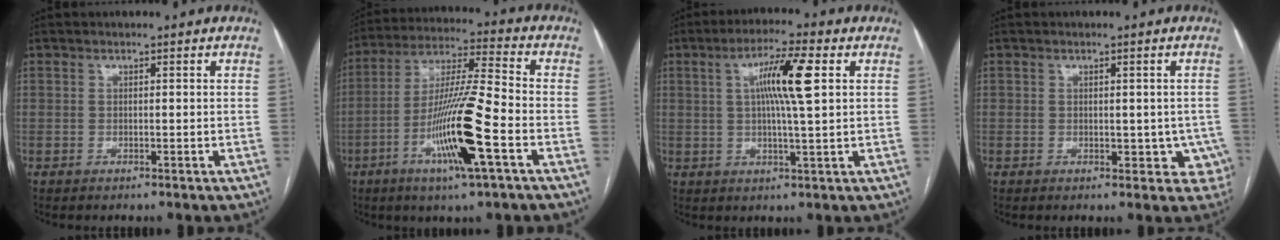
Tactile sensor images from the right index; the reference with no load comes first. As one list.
[{"total": 14.8, "force": [-5.5, 0.2, 13.8], "torque": [-0.270, -0.008, -0.101]}, {"total": 8.7, "force": [2.2, 0.2, 8.4], "torque": [-0.151, 0.009, 0.036]}, {"total": 4.4, "force": [-0.5, 3.3, 3.0], "torque": [-0.008, 0.004, 0.002]}]